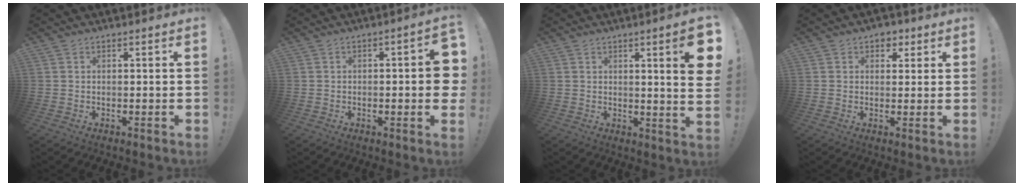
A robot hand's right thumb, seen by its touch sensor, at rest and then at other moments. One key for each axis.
{"total": 6.2, "fx": -0.5, "fy": 1.2, "fz": 6.1, "tx": -0.075, "ty": -0.004, "tz": -0.007}
{"total": 9.8, "fx": 2.9, "fy": 0.4, "fz": 9.4, "tx": -0.120, "ty": -0.028, "tz": 0.041}
{"total": 4.0, "fx": 1.9, "fy": 3.2, "fz": 1.4, "tx": -0.008, "ty": -0.003, "tz": 0.030}